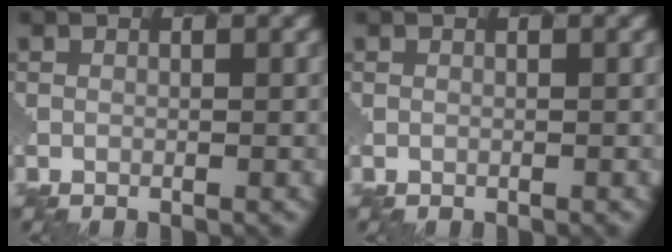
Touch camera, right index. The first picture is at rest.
{"total": 0.0}